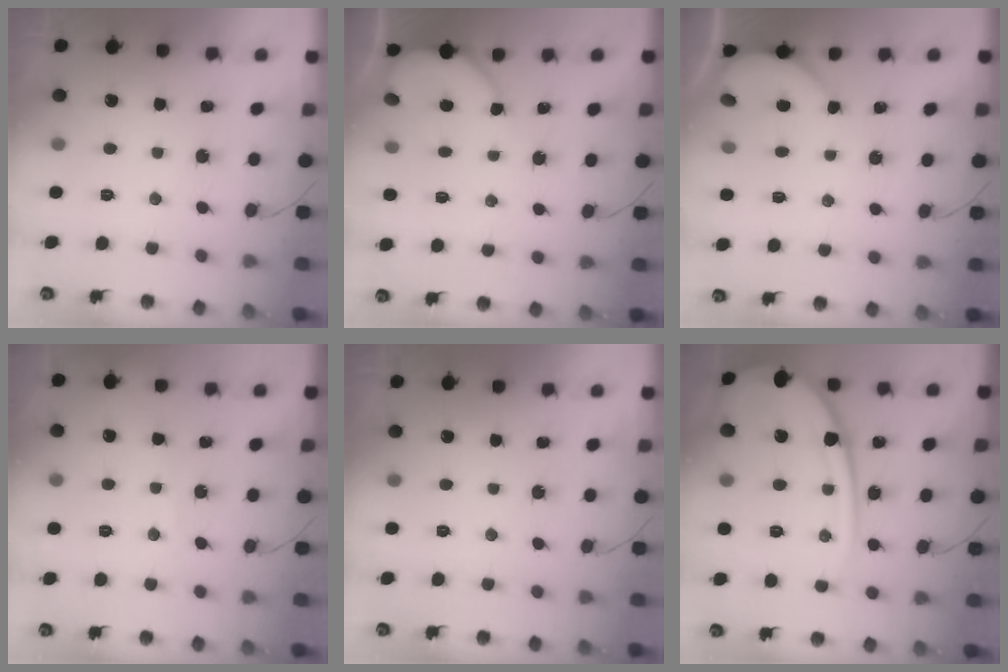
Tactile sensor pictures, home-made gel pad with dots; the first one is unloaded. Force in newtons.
{"total": 2.9, "press": 2.8, "slide": 0.4}
{"total": 1.6, "press": 1.6, "slide": 0.2}
{"total": 1.6, "press": 1.6, "slide": 0.2}
{"total": 0.0}
{"total": 17.5, "press": 17.4, "slide": 1.7}